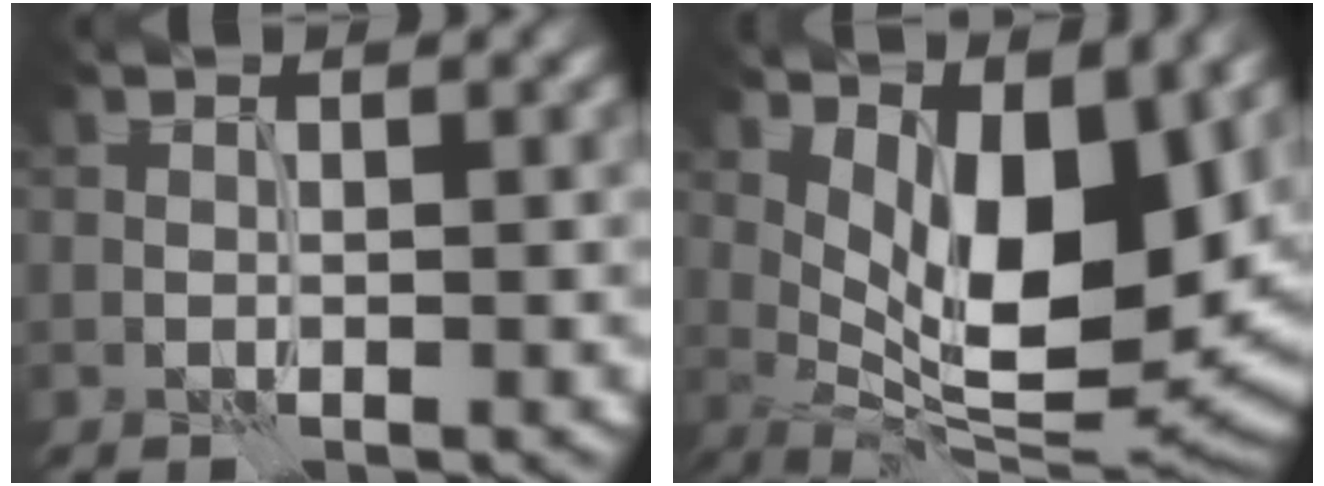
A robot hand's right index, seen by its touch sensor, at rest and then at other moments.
{"total": 12.1, "force": [2.7, 4.8, 10.8], "torque": [-0.149, -0.009, 0.047]}